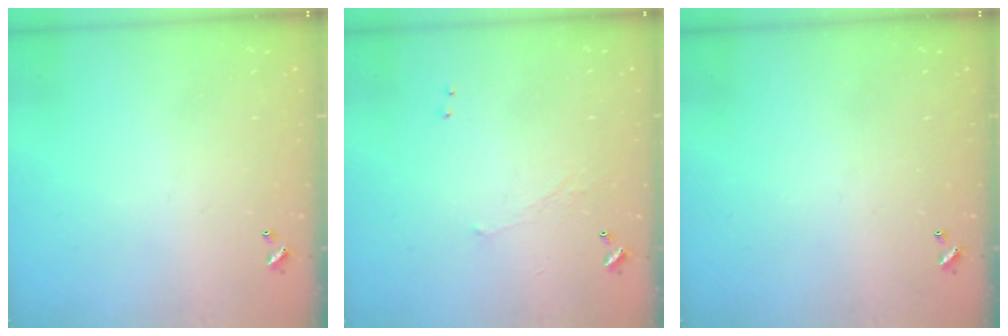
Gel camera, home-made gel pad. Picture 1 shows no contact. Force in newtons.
{"total": 0.6, "press": 0.2, "slide": 0.5}
{"total": 0.0}